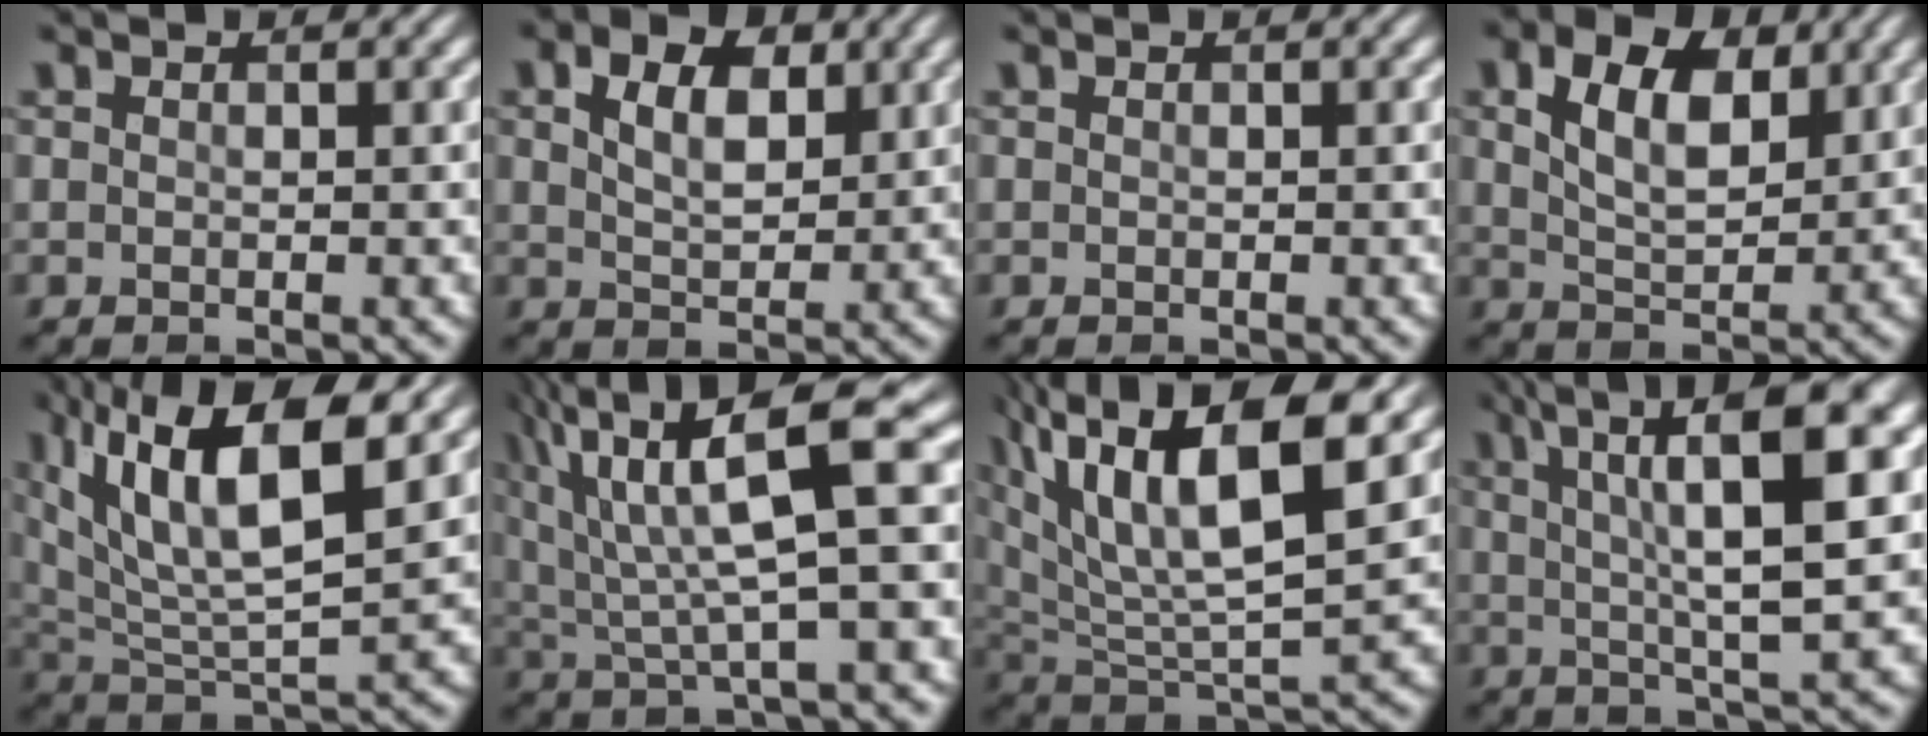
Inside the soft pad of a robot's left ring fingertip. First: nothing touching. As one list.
[{"total": 4.9, "force": [2.1, 2.8, 3.4], "torque": [-0.058, 0.003, 0.031]}, {"total": 0.0}, {"total": 6.3, "force": [2.5, 3.6, 4.6], "torque": [-0.089, 0.003, 0.042]}, {"total": 11.2, "force": [5.5, 3.4, 9.1], "torque": [-0.171, 0.008, 0.100]}, {"total": 11.1, "force": [4.5, 2.4, 9.9], "torque": [-0.185, 0.020, 0.085]}, {"total": 13.0, "force": [6.7, 4.0, 10.4], "torque": [-0.196, 0.019, 0.118]}, {"total": 10.9, "force": [4.1, 2.4, 9.8], "torque": [-0.150, 0.021, 0.063]}]